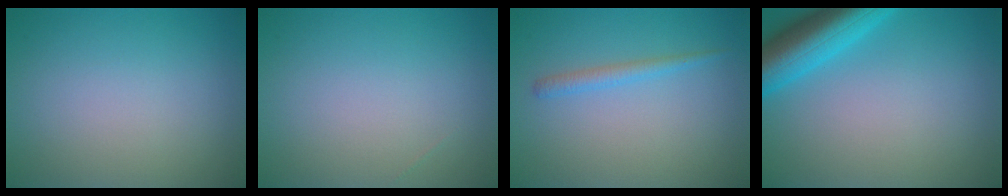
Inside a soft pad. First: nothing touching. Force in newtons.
{"total": 0.0}
{"total": 1.5, "press": 1.5, "slide": 0.0}
{"total": 7.1, "press": 7.1, "slide": 0.5}